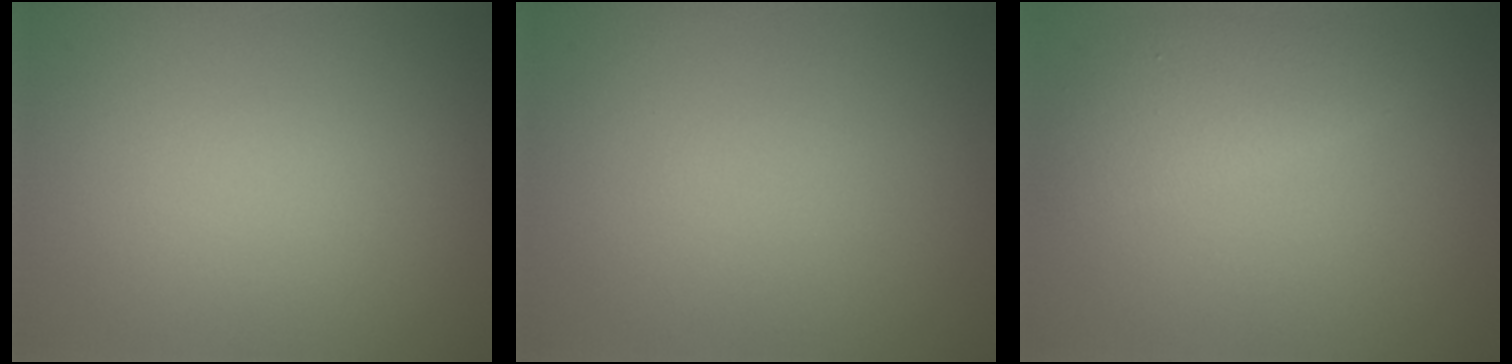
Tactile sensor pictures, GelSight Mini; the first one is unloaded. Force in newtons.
{"total": 0.0}
{"total": 2.8, "press": 2.8, "slide": 0.2}